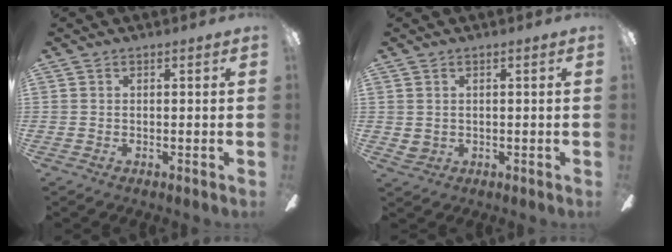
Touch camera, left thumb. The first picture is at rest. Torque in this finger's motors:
{"motor_torque": [-0.16, 0.16, -0.05, -0.30, 0.00]}